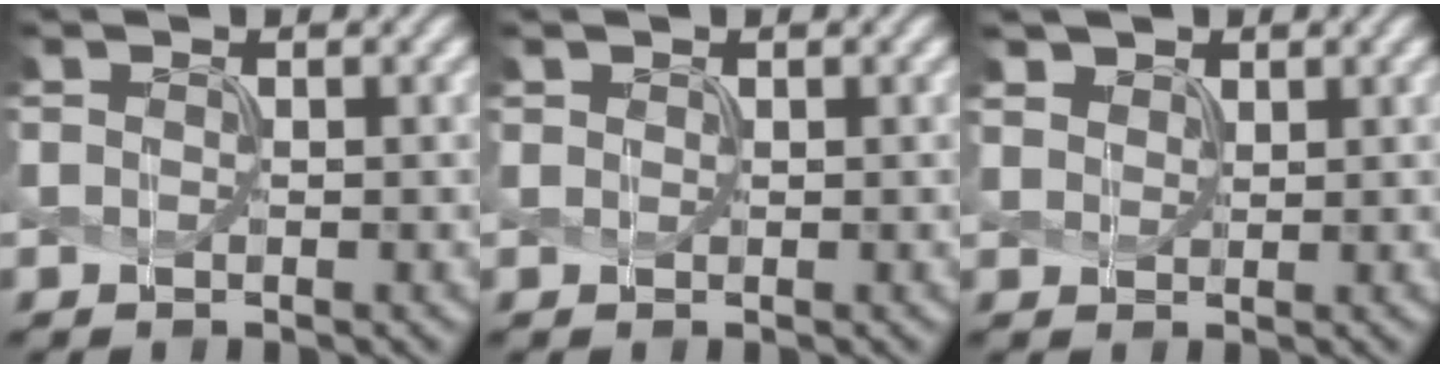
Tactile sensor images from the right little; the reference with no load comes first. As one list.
[{"total": 1.0, "force": [0.0, -0.2, -0.9], "torque": [0.016, 0.003, 0.013]}, {"total": 1.7, "force": [1.5, 0.9, -0.3], "torque": [-0.008, 0.003, 0.043]}]